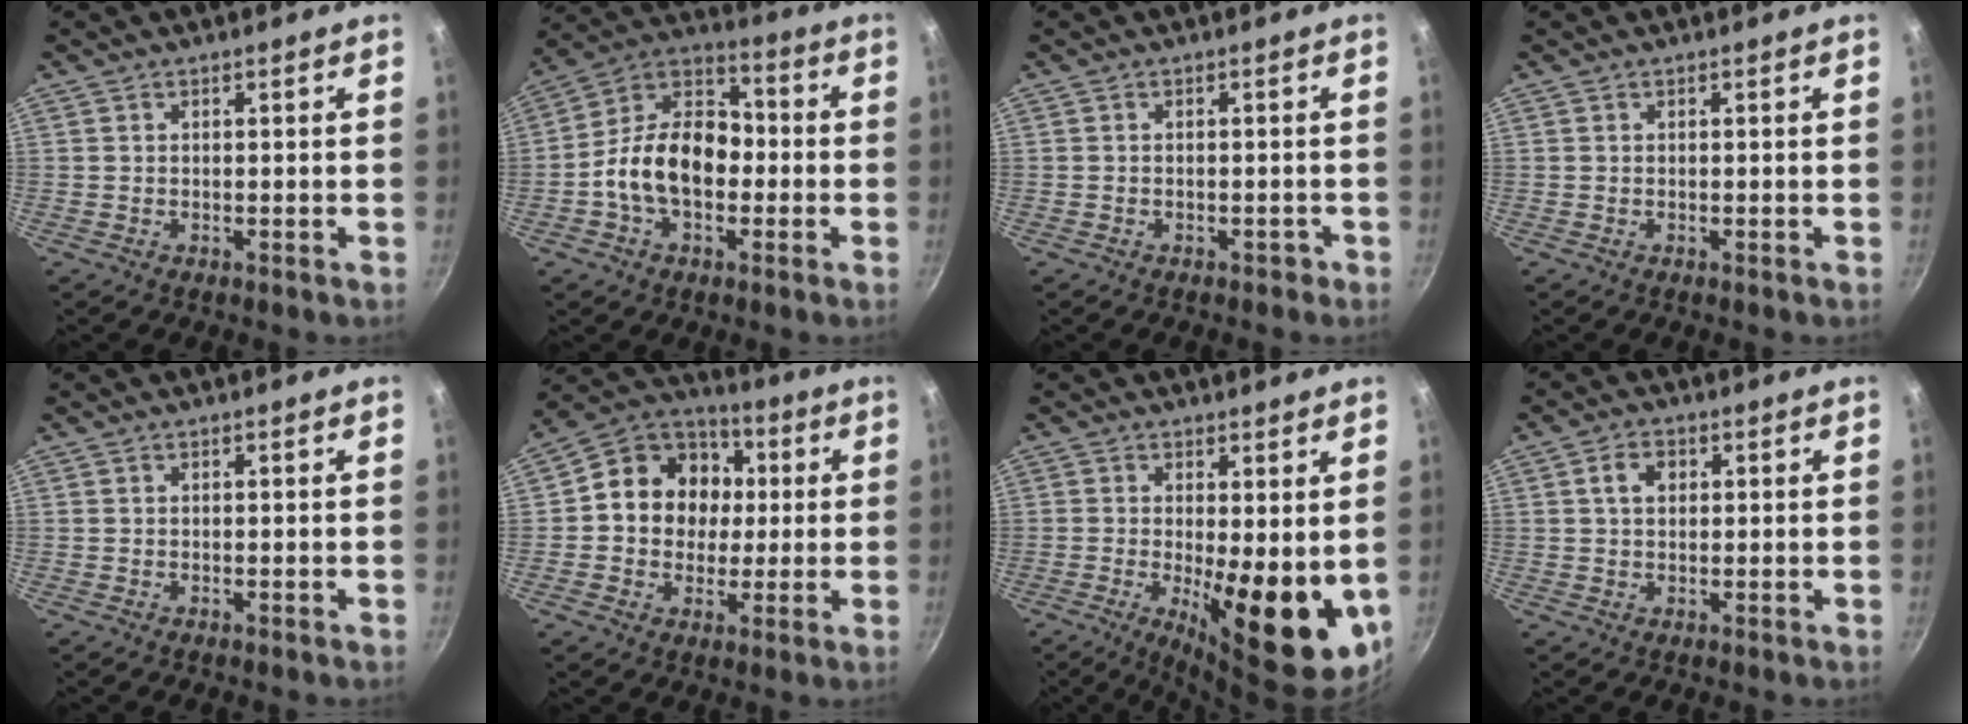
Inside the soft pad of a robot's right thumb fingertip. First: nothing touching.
{"total": 15.6, "force": [-2.6, 10.5, 11.2], "torque": [-0.153, 0.047, -0.064]}
{"total": 1.2, "force": [-0.8, 0.7, 0.5], "torque": [0.002, 0.018, -0.001]}
{"total": 0.0}
{"total": 0.0}
{"total": 15.3, "force": [1.4, 13.0, 7.8], "torque": [-0.089, 0.022, 0.006]}
{"total": 14.1, "force": [-1.1, 4.6, 13.3], "torque": [-0.165, -0.020, -0.005]}
{"total": 4.0, "force": [1.0, 2.9, 2.5], "torque": [-0.029, 0.006, 0.013]}